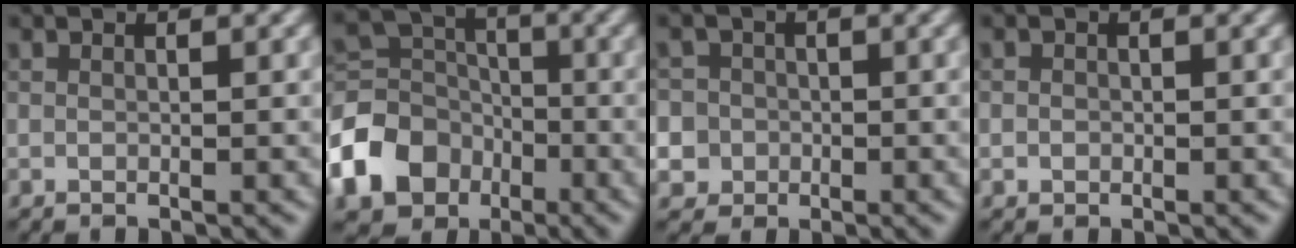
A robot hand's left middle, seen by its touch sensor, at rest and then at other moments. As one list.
[{"total": 9.2, "force": [-4.2, 7.1, 4.1], "torque": [-0.104, -0.007, -0.100]}, {"total": 6.3, "force": [-0.9, 6.0, 1.4], "torque": [-0.028, 0.015, -0.039]}, {"total": 0.7, "force": [-0.1, 0.7, 0.1], "torque": [0.003, -0.004, -0.003]}]